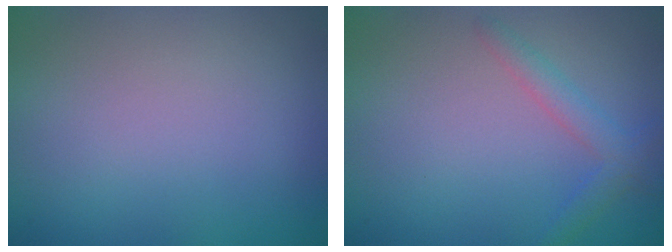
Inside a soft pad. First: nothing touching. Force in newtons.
{"total": 2.2, "press": 2.2, "slide": 0.0}